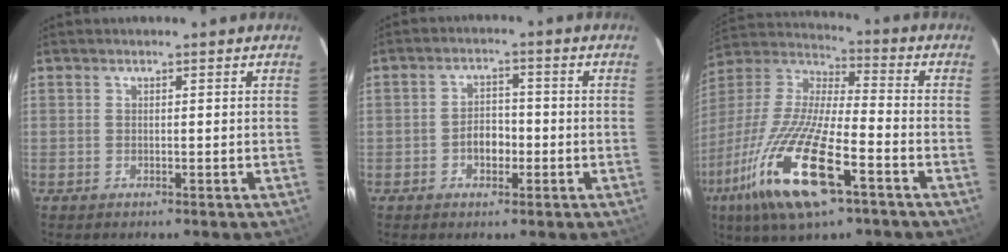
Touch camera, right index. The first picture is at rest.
{"total": 4.0, "force": [-1.4, 2.7, 2.6], "torque": [-0.047, 0.009, -0.021]}
{"total": 23.1, "force": [-11.5, 5.7, 19.2], "torque": [-0.390, -0.058, -0.223]}